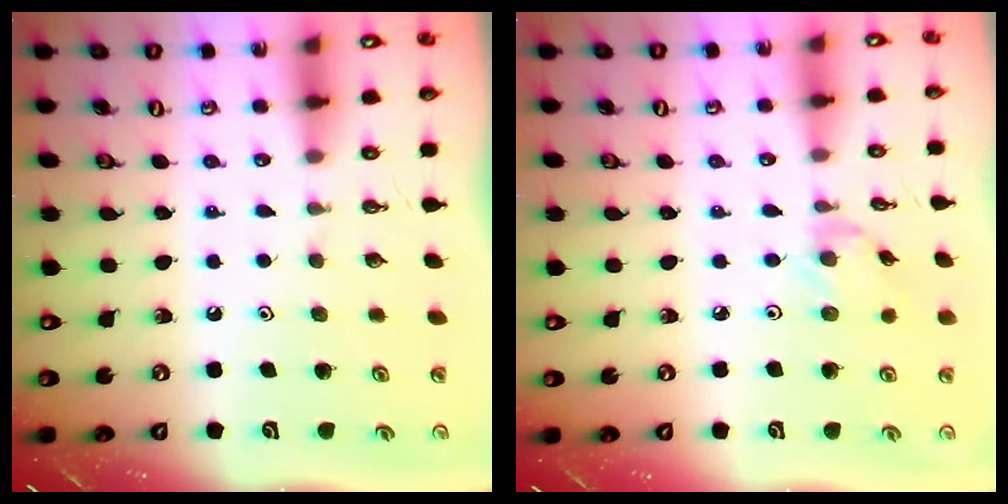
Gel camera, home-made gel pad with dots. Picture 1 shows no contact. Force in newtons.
{"total": 3.0, "press": 2.9, "slide": 0.4}